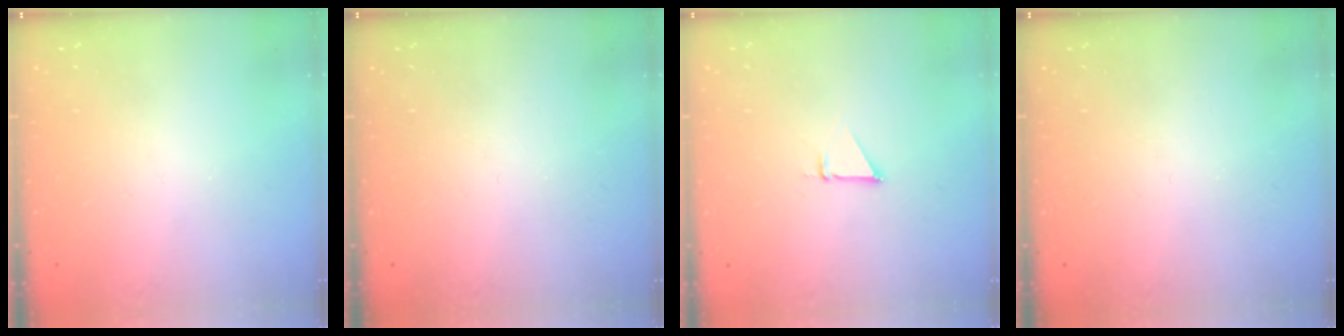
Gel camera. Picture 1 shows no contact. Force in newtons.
{"total": 0.0}
{"total": 1.5, "press": 1.5, "slide": 0.0}
{"total": 0.0}